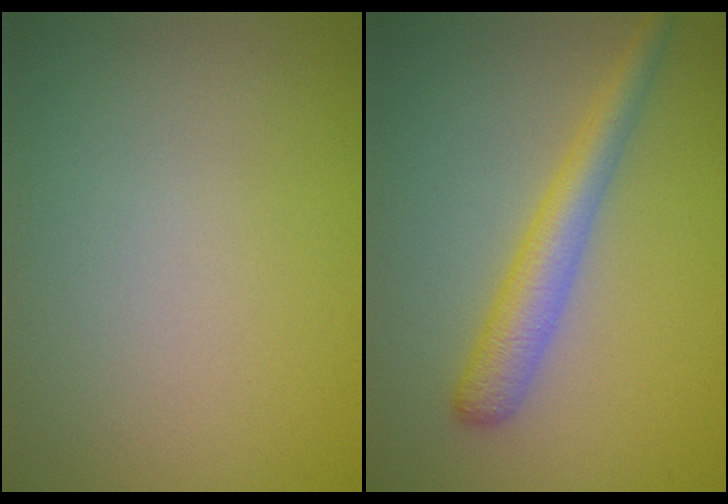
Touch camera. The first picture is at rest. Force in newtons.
{"total": 3.7, "press": 3.7, "slide": 0.1}